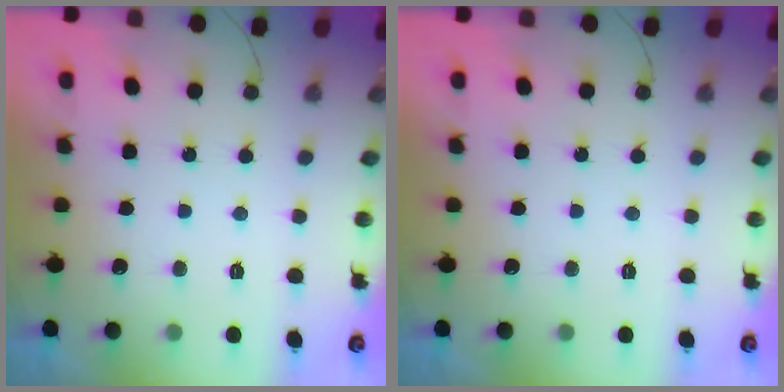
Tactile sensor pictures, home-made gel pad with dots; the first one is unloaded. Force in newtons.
{"total": 0.0}